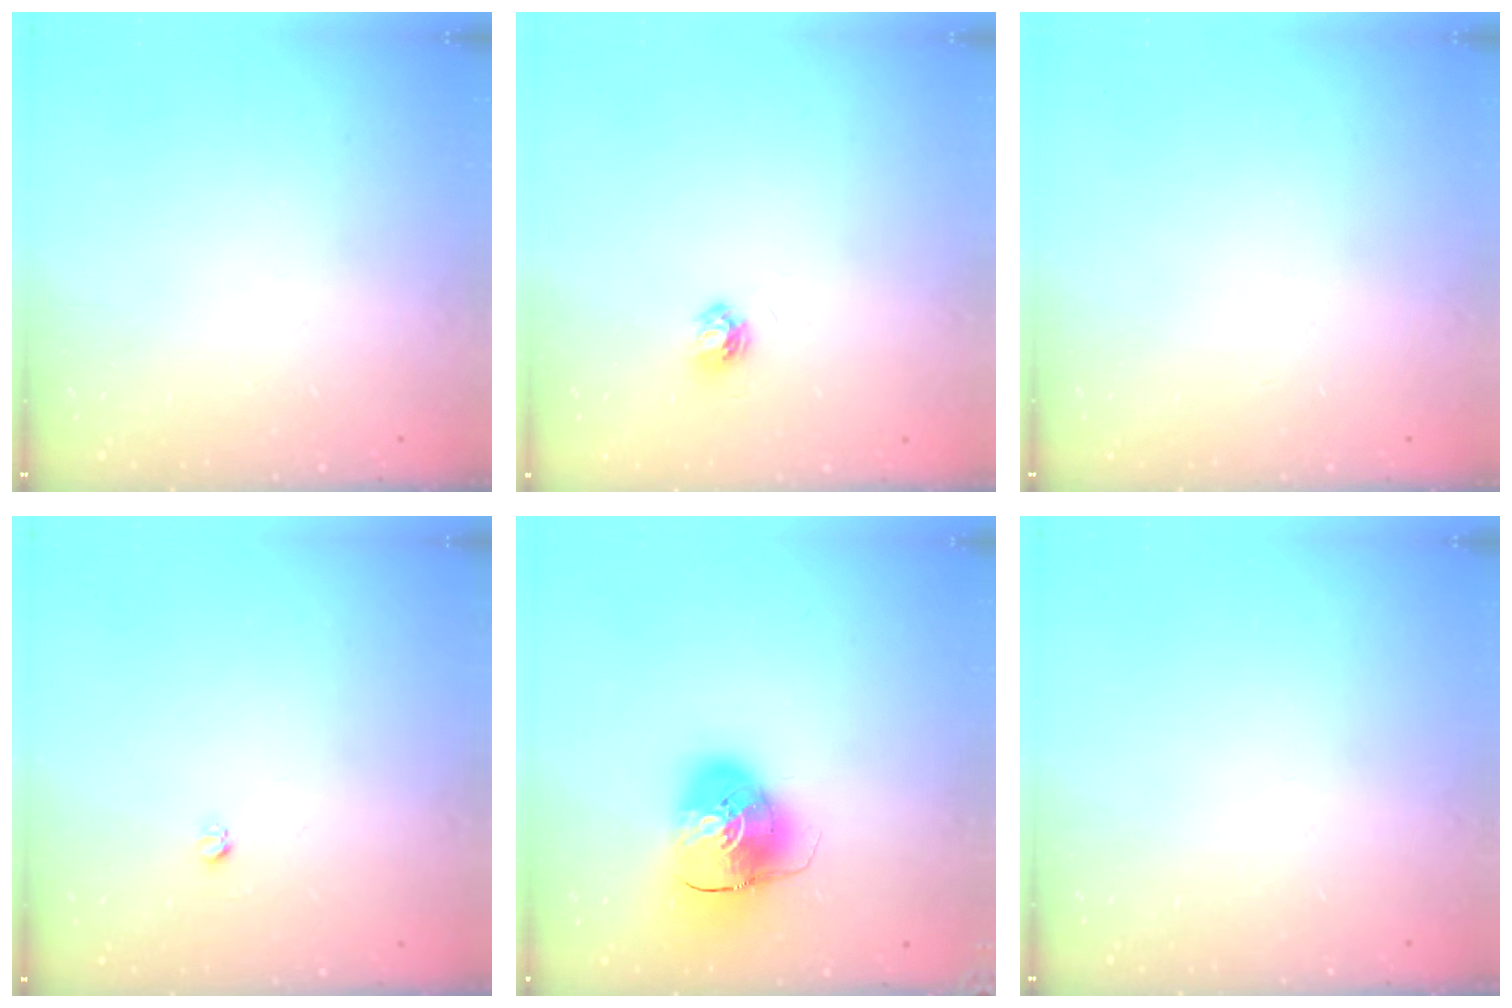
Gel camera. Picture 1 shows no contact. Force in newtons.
{"total": 3.9, "press": 3.9, "slide": 0.5}
{"total": 0.0}
{"total": 2.7, "press": 2.7, "slide": 0.3}
{"total": 11.2, "press": 11.0, "slide": 1.9}
{"total": 0.0}